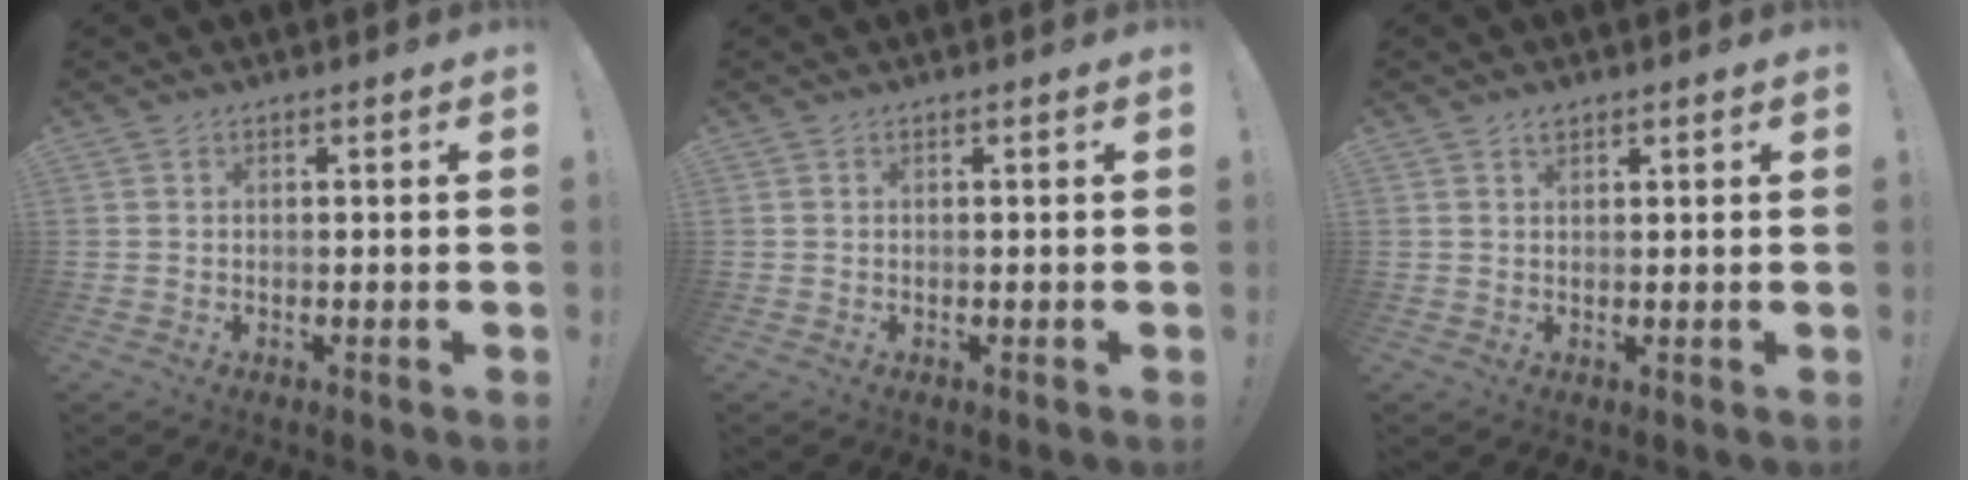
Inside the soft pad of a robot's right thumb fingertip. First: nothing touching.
{"total": 0.0}
{"total": 1.2, "force": [0.9, 0.7, 0.3], "torque": [-0.003, -0.002, 0.017]}